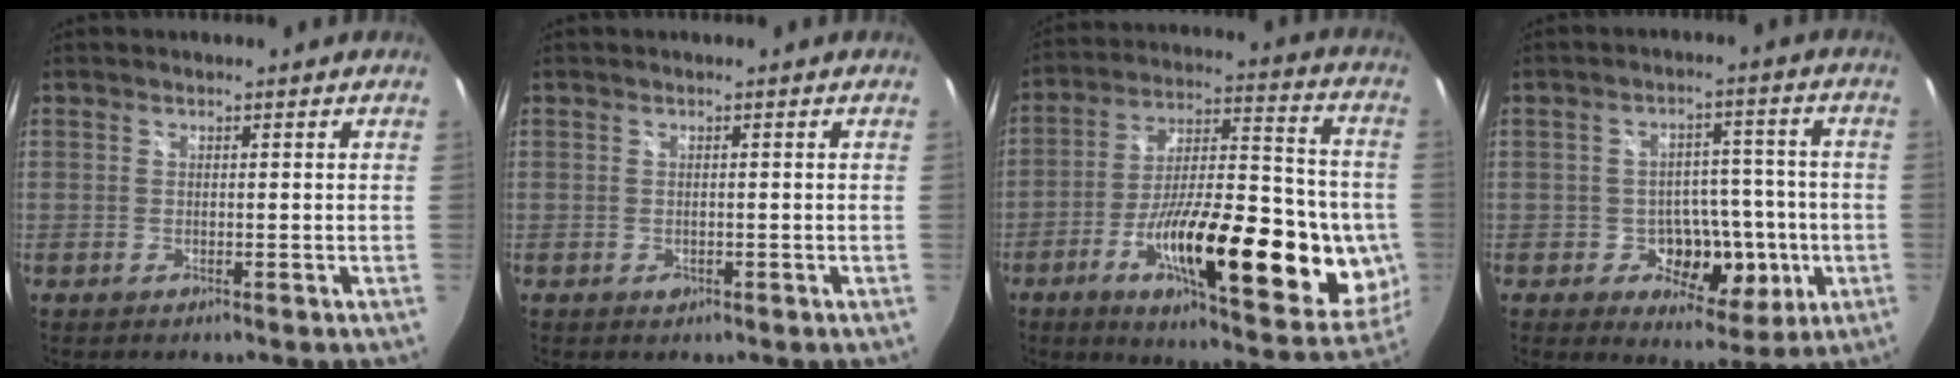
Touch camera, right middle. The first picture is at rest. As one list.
[{"total": 0.8, "force": [-0.3, 0.7, 0.3], "torque": [-0.003, -0.004, -0.006]}, {"total": 28.4, "force": [-7.9, 9.1, 25.7], "torque": [-0.392, -0.013, -0.110]}, {"total": 11.0, "force": [-2.8, 8.3, 6.7], "torque": [-0.108, 0.003, -0.030]}]